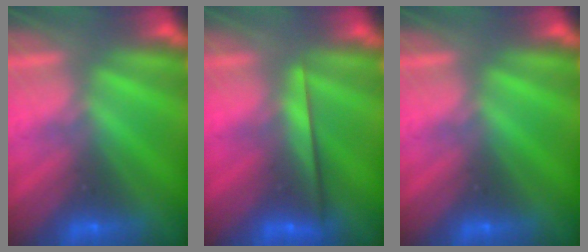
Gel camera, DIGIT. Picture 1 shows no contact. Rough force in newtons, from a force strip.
{"total": 2.3}
{"total": 0.0}